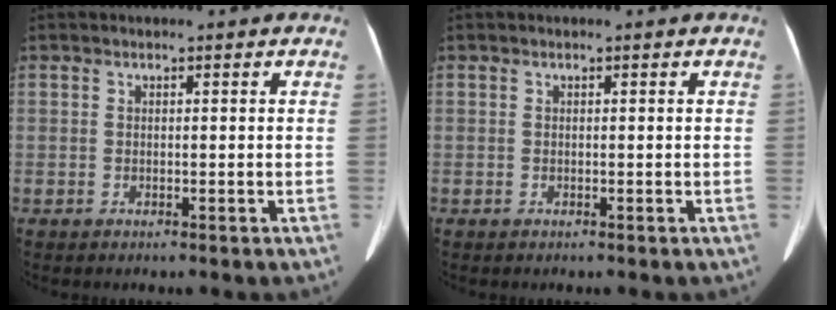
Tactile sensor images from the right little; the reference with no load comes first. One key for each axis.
{"total": 0.0}